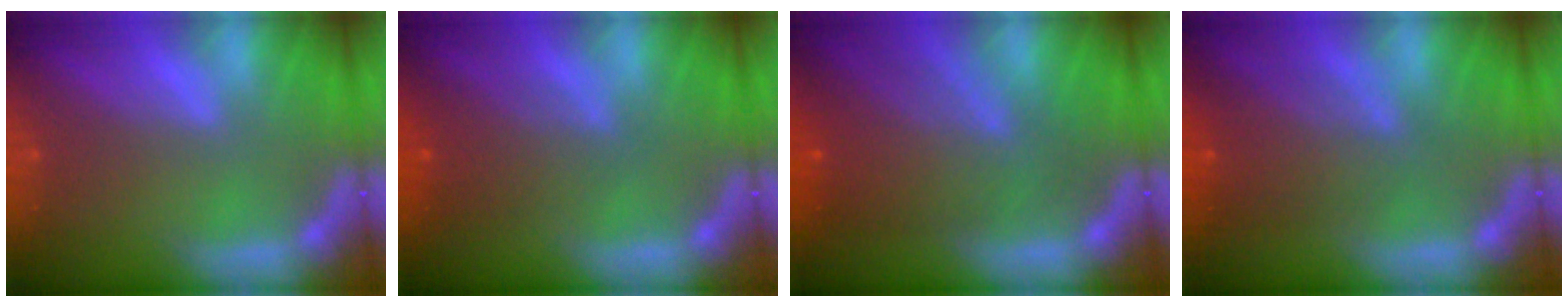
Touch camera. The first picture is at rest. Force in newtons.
{"total": 3.6}
{"total": 7.6}
{"total": 5.1}